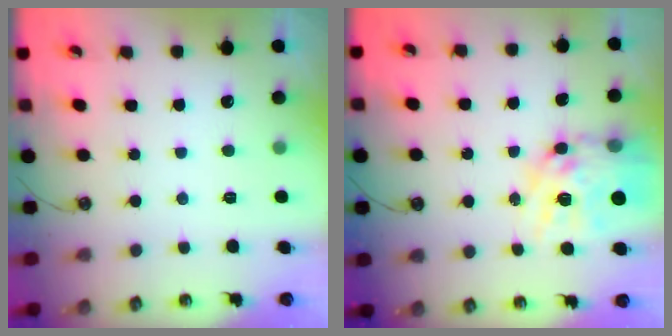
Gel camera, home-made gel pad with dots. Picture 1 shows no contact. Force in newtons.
{"total": 16.9, "press": 16.9, "slide": 1.7}